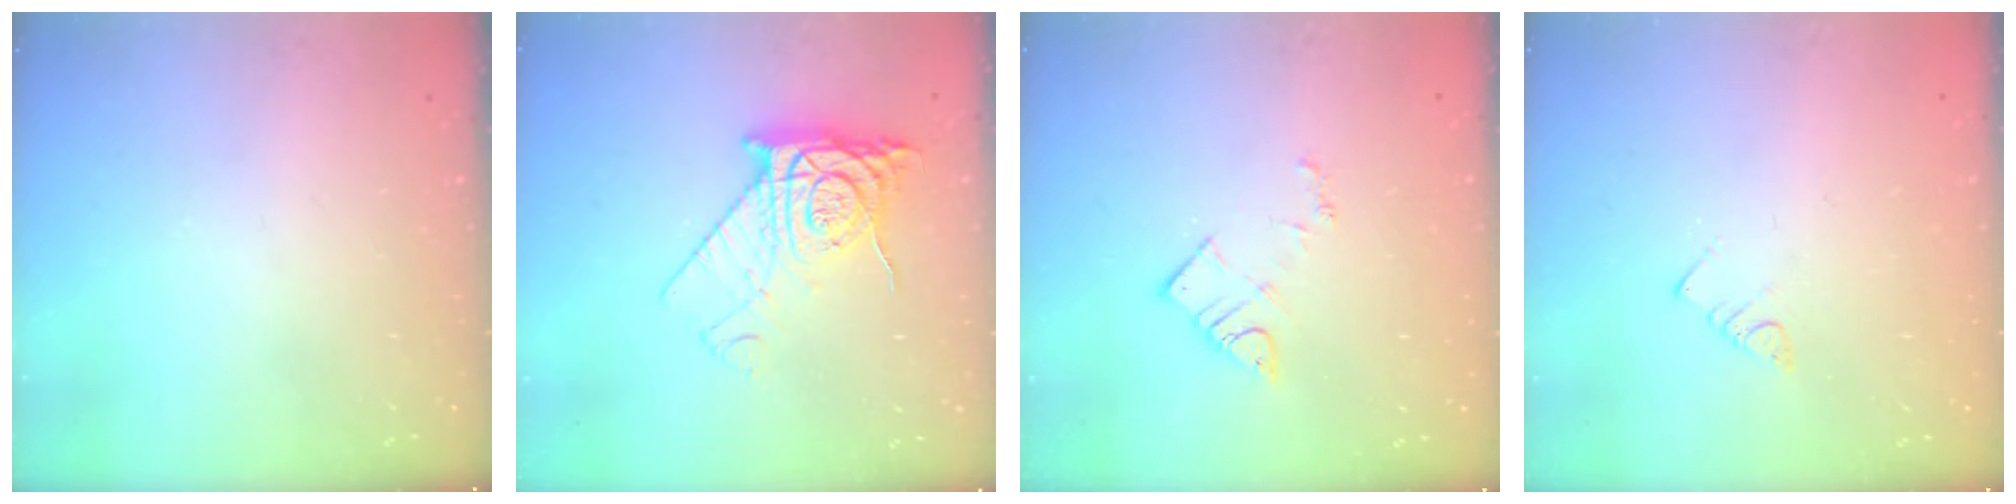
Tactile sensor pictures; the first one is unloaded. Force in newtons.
{"total": 11.1, "press": 11.1, "slide": 1.1}
{"total": 6.2, "press": 6.1, "slide": 0.6}
{"total": 2.5, "press": 2.5, "slide": 0.4}